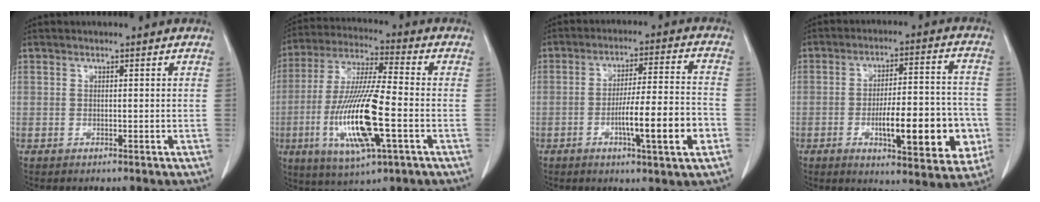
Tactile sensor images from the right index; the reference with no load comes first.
{"total": 16.4, "force": [-4.3, 2.1, 15.7], "torque": [-0.324, -0.017, -0.076]}
{"total": 11.6, "force": [-4.0, 0.4, 10.9], "torque": [-0.176, -0.001, -0.062]}
{"total": 15.5, "force": [-4.2, 4.1, 14.3], "torque": [-0.202, 0.011, -0.055]}